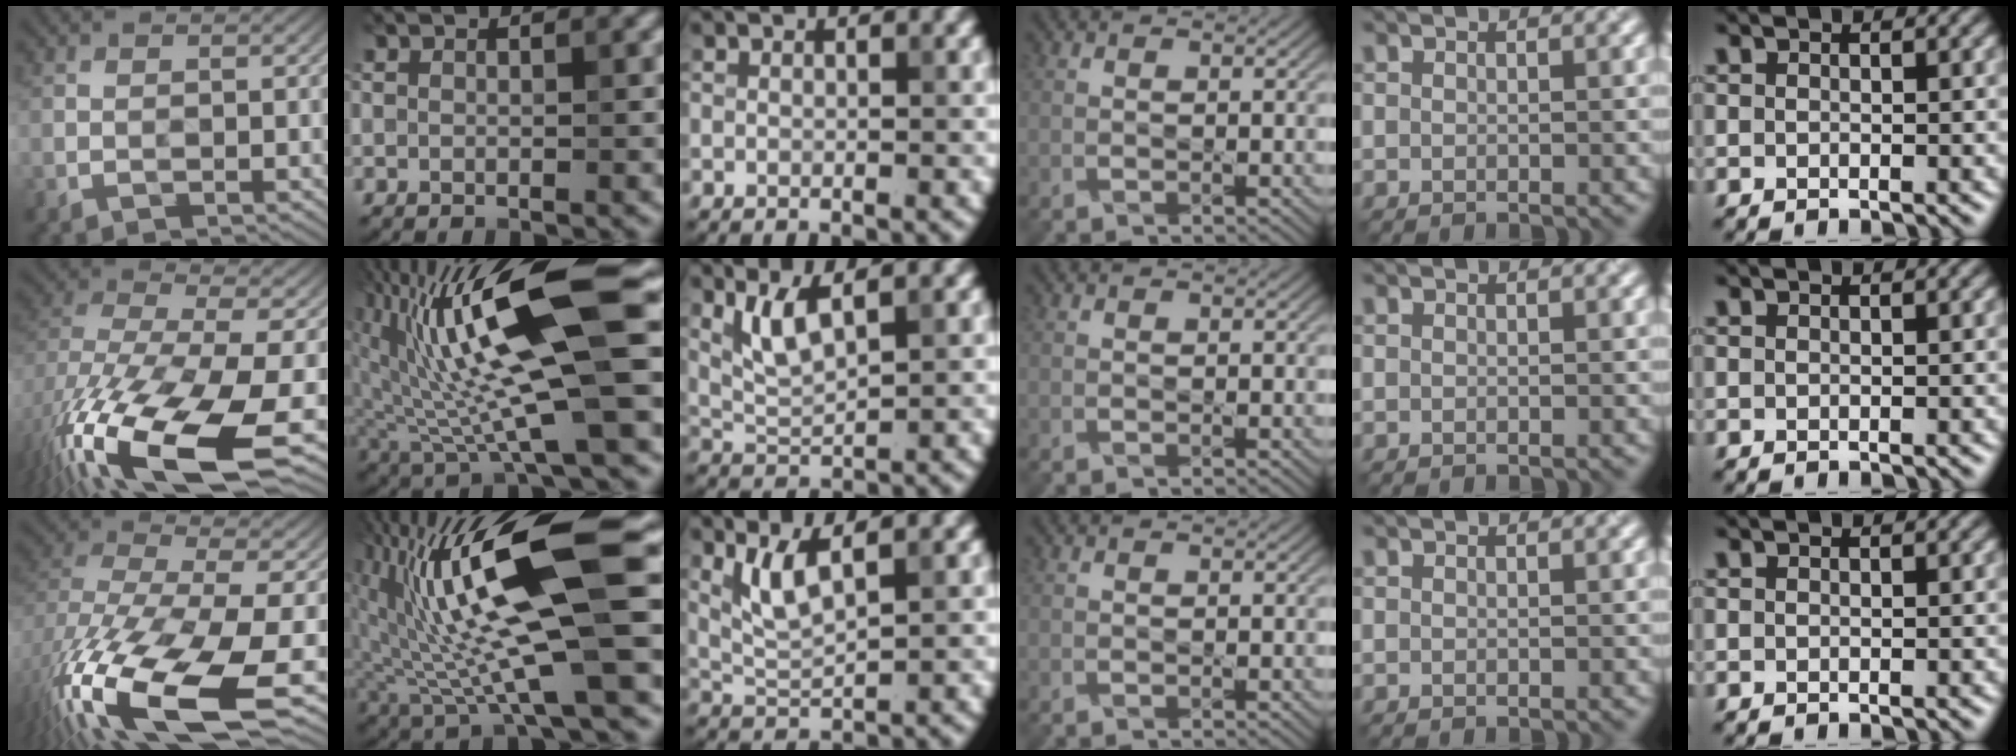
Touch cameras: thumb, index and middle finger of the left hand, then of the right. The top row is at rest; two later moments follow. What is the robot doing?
{"motion": "pour", "object": "cup"}